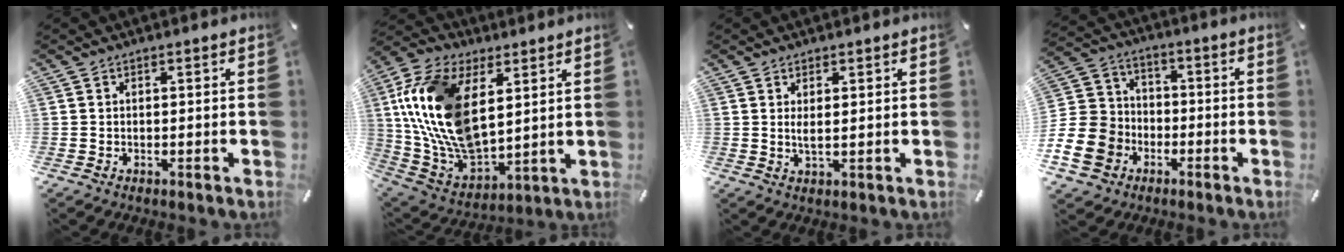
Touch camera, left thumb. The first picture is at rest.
{"total": 20.2, "force": [5.5, 12.5, 14.8], "torque": [-0.351, -0.021, 0.096]}
{"total": 2.7, "force": [0.8, 0.6, 2.5], "torque": [-0.043, -0.004, 0.011]}
{"total": 13.9, "force": [-5.1, 11.9, 4.9], "torque": [-0.105, 0.042, -0.090]}